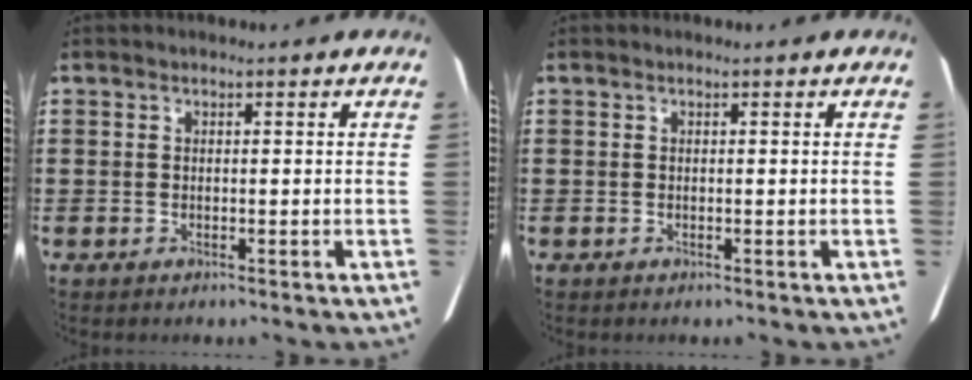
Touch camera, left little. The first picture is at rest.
{"total": 0.0}